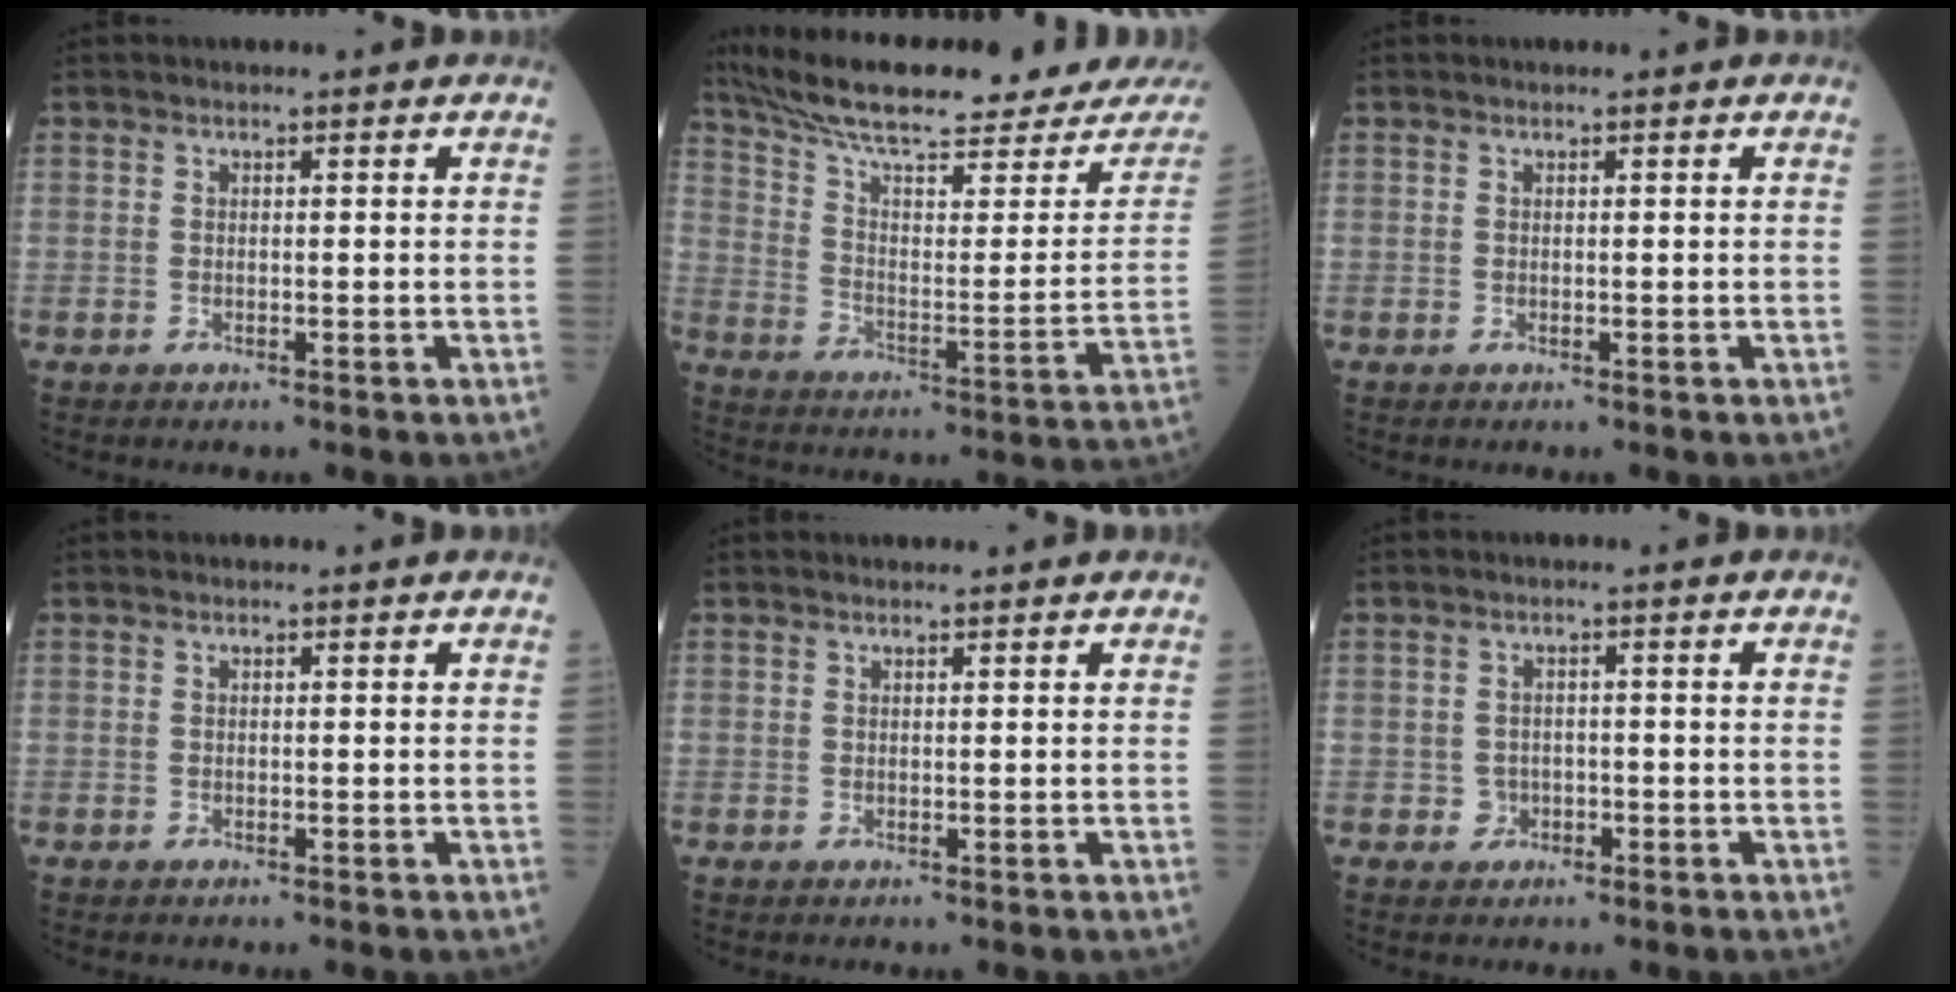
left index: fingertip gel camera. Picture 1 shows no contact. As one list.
[{"total": 24.1, "force": [21.7, 2.5, 10.3], "torque": [-0.169, -0.045, 0.307]}, {"total": 0.0}, {"total": 0.0}, {"total": 1.3, "force": [1.3, 0.1, 0.4], "torque": [-0.006, 0.011, 0.020]}, {"total": 1.8, "force": [-0.8, 1.6, 0.4], "torque": [-0.005, 0.006, -0.012]}]